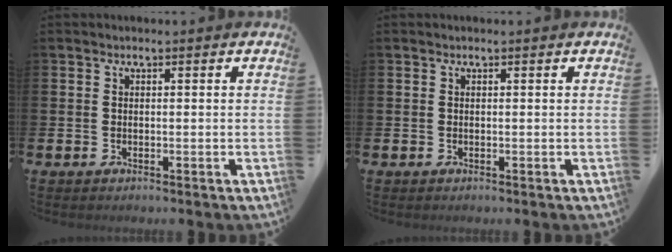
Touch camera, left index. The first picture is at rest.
{"total": 0.0}